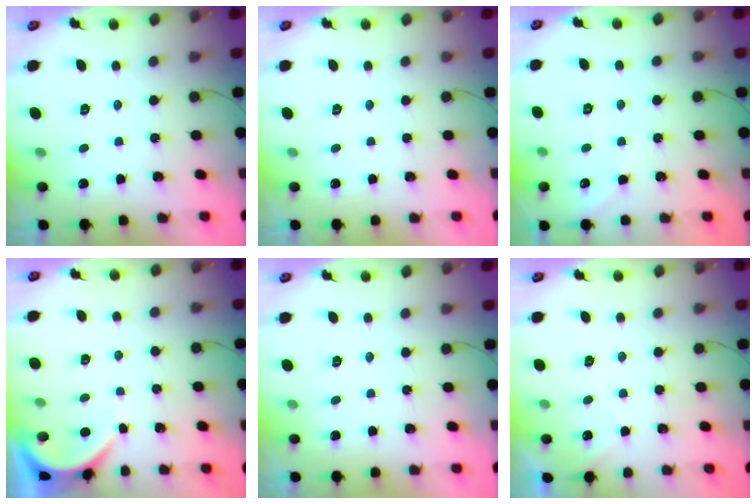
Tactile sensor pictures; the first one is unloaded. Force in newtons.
{"total": 0.0}
{"total": 3.0, "press": 3.0, "slide": 0.5}
{"total": 2.9, "press": 2.8, "slide": 0.3}
{"total": 0.0}
{"total": 2.2, "press": 2.2, "slide": 0.3}